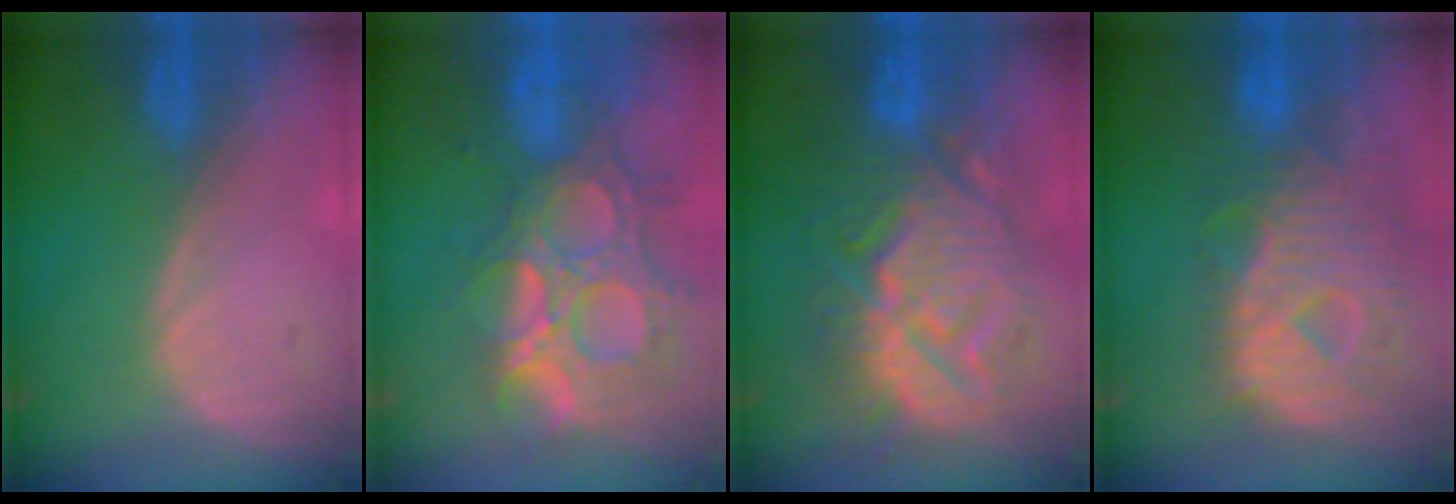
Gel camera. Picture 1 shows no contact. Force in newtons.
{"total": 14.1, "press": 11.9, "slide": 7.6}
{"total": 13.4, "press": 13.3, "slide": 1.4}
{"total": 12.8, "press": 10.9, "slide": 6.7}